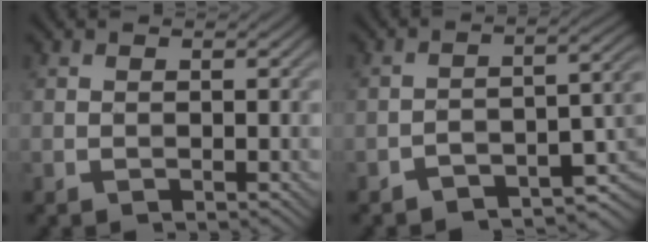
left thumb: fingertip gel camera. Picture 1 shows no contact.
{"total": 6.6, "force": [-4.6, 2.3, 4.2], "torque": [-0.049, 0.002, -0.076]}